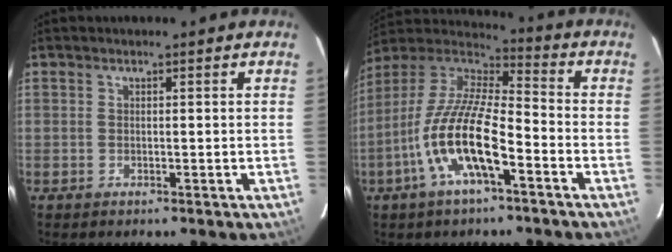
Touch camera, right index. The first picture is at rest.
{"total": 15.9, "force": [-6.6, 4.4, 13.8], "torque": [-0.274, -0.011, -0.132]}